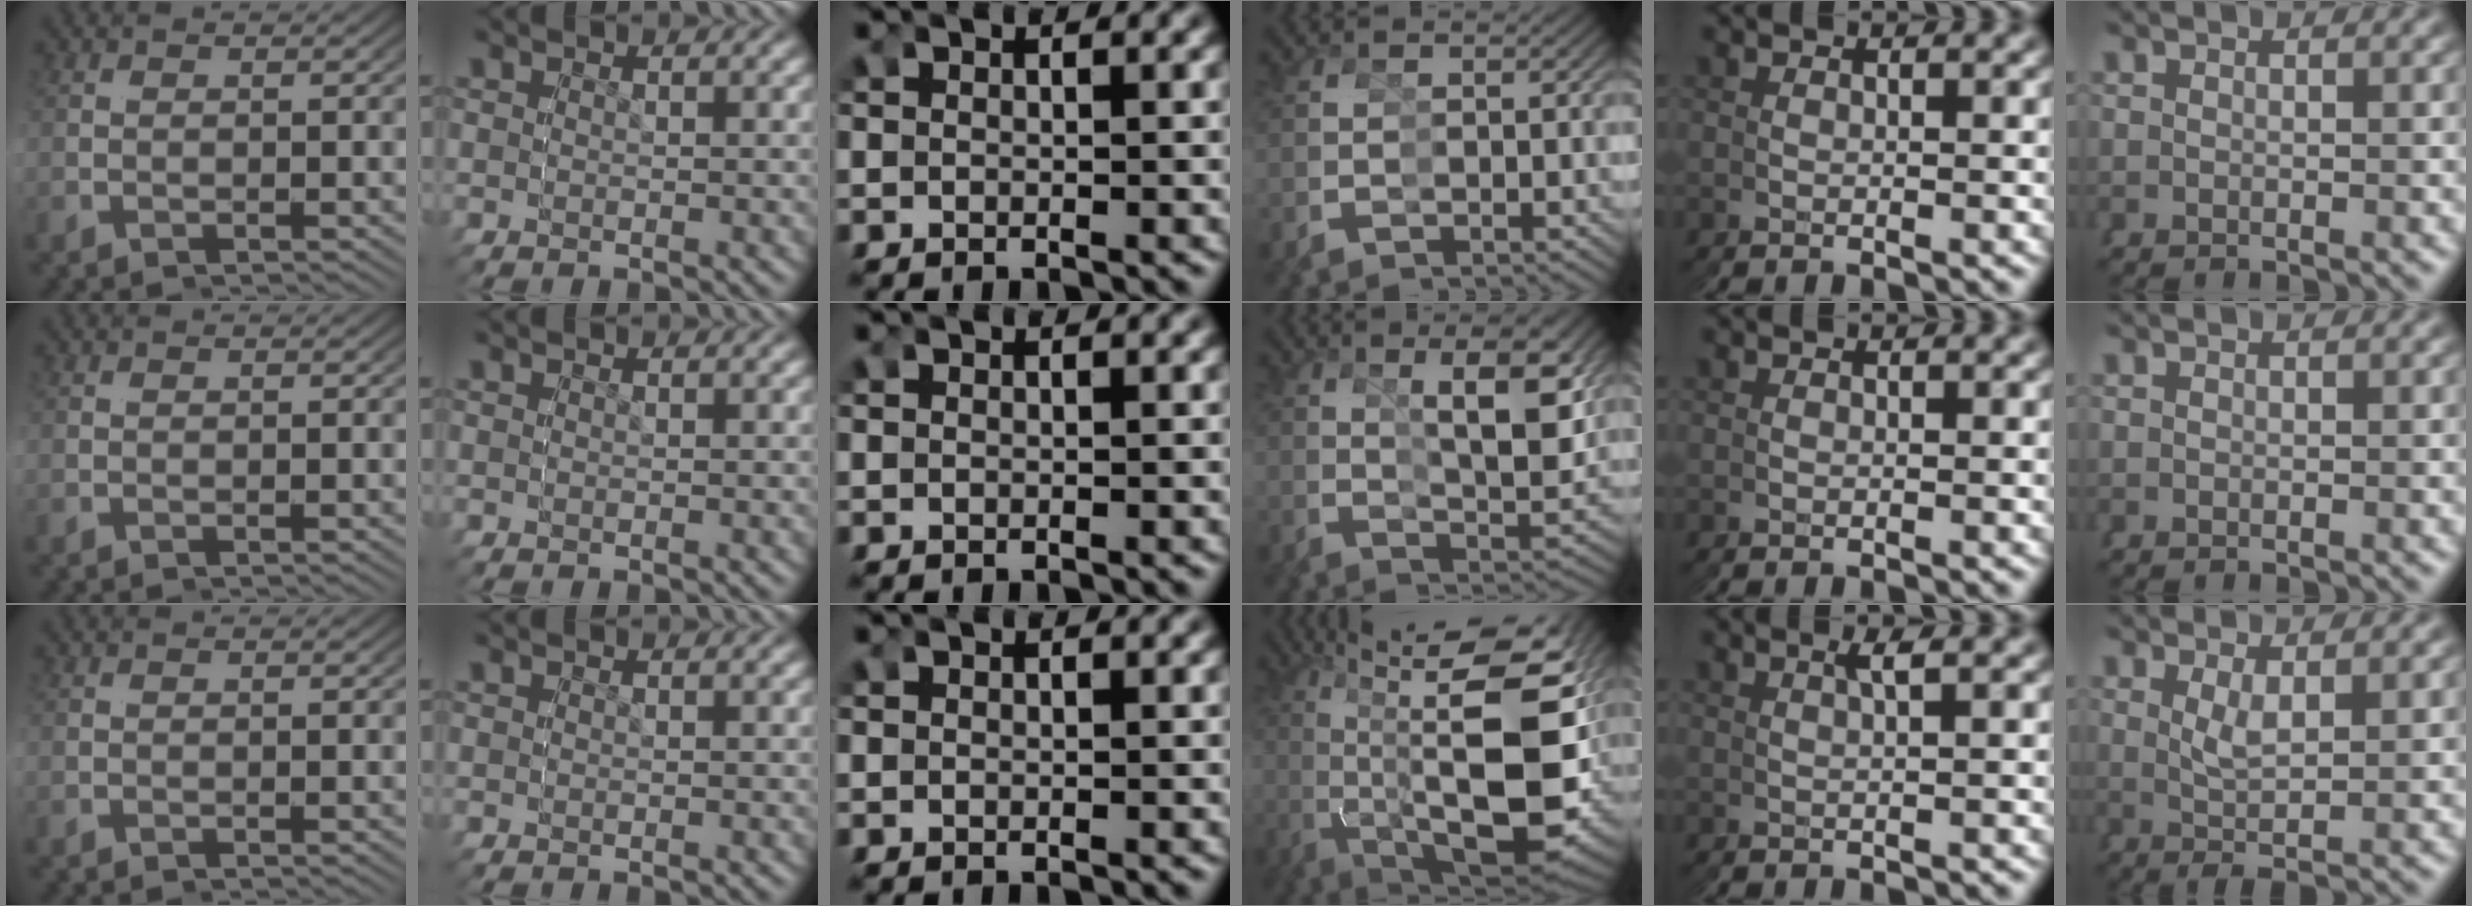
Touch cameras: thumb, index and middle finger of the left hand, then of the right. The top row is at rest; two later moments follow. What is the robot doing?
{"motion": "grasp_and_lifting", "object": "cubes"}